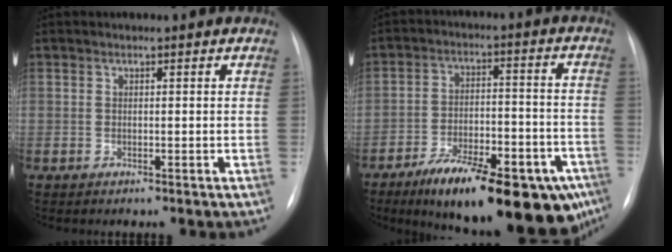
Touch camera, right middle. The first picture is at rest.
{"total": 23.0, "force": [-15.6, 7.6, 15.0], "torque": [-0.154, 0.020, -0.227]}